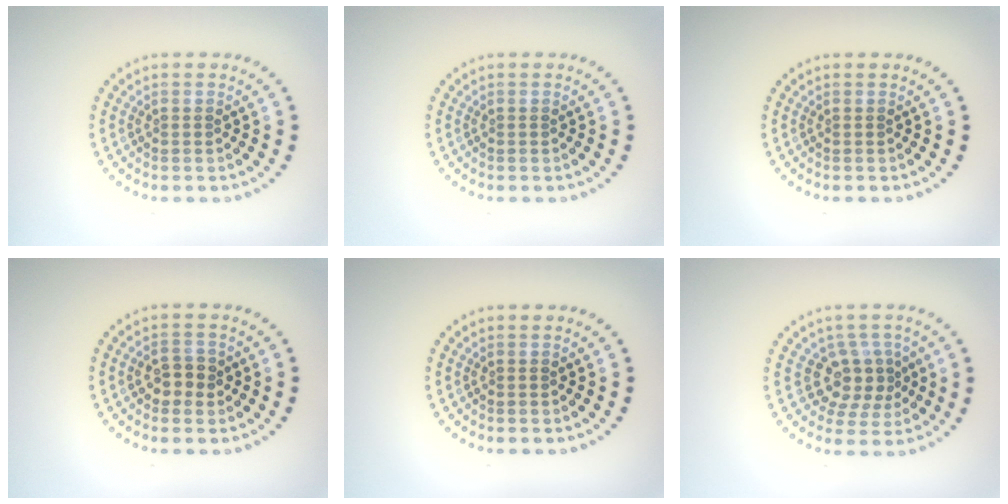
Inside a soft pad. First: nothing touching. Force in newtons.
{"total": 0.0}
{"total": 0.0}
{"total": 2.2, "press": 2.2, "slide": 0.3}
{"total": 0.0}
{"total": 3.3, "press": 2.7, "slide": 1.8}